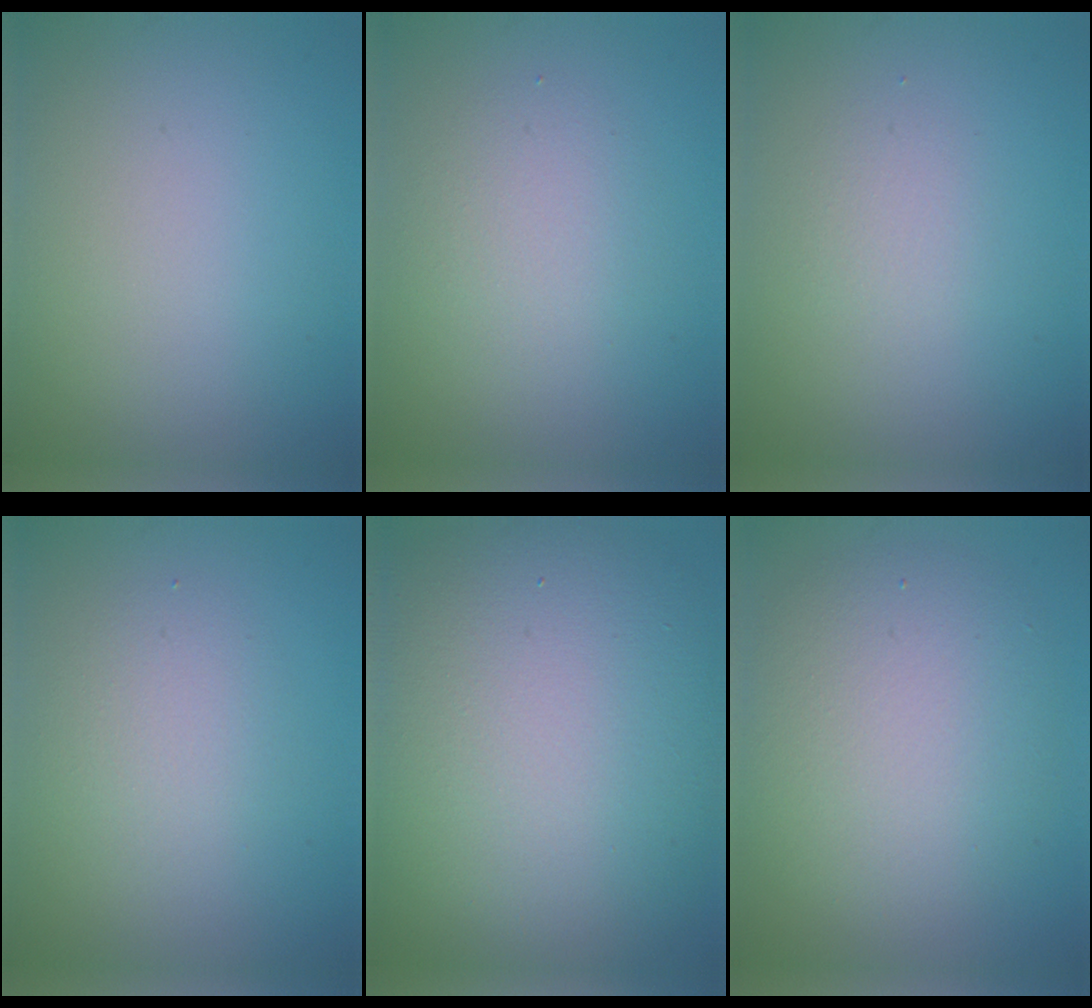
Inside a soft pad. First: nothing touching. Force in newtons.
{"total": 2.6, "press": 2.6, "slide": 0.2}
{"total": 1.3, "press": 1.3, "slide": 0.0}
{"total": 2.5, "press": 2.5, "slide": 0.1}
{"total": 15.6, "press": 15.6, "slide": 1.1}
{"total": 6.7, "press": 6.7, "slide": 0.4}